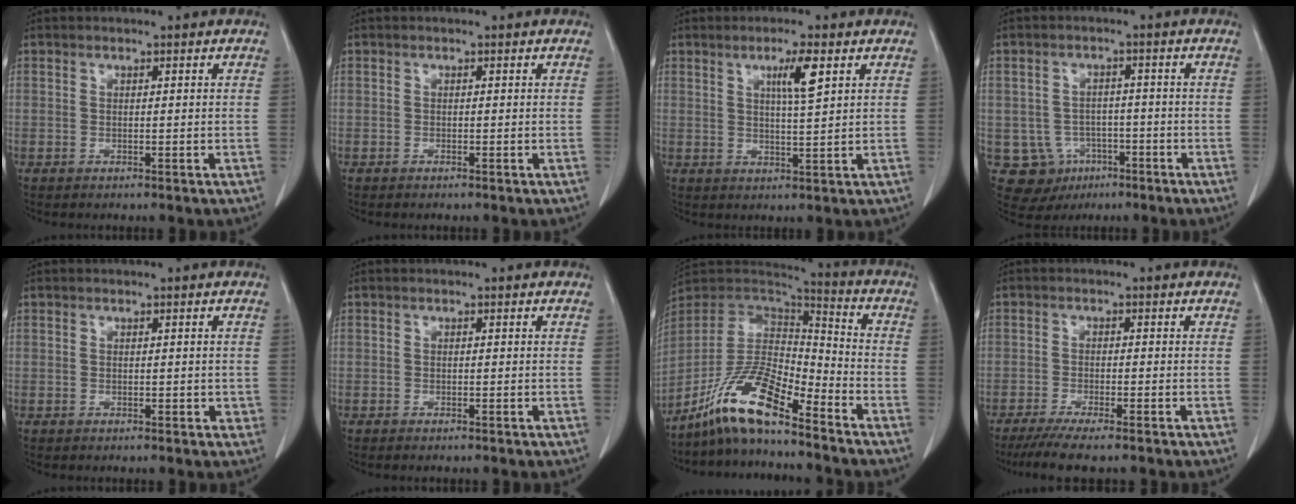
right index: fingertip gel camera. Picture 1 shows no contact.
{"total": 0.0}
{"total": 4.7, "force": [2.1, 0.1, 4.2], "torque": [-0.071, -0.003, 0.035]}
{"total": 8.0, "force": [-2.8, 7.4, 1.2], "torque": [-0.026, 0.010, -0.027]}
{"total": 1.2, "force": [-0.1, 0.8, 0.9], "torque": [-0.010, 0.003, 0.002]}
{"total": 0.5, "force": [-0.5, 0.1, 0.2], "torque": [-0.011, -0.002, -0.007]}
{"total": 13.1, "force": [-9.5, 2.2, 8.7], "torque": [-0.167, 0.011, -0.176]}
{"total": 6.9, "force": [-5.6, 0.3, 4.1], "torque": [-0.063, -0.016, -0.089]}